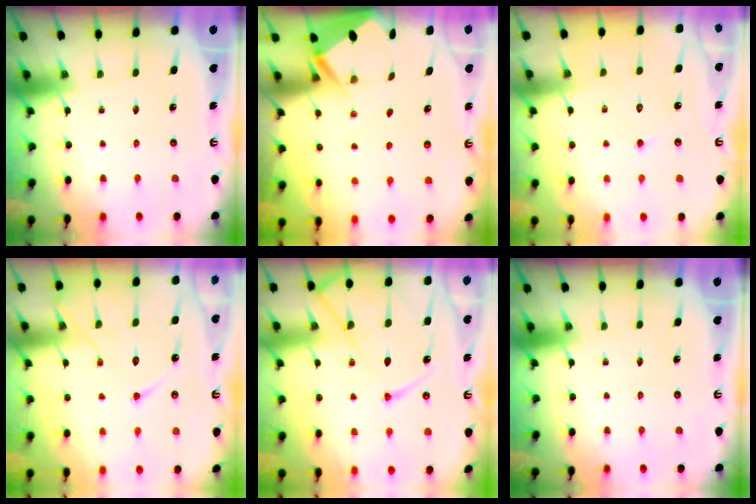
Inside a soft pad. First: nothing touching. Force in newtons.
{"total": 3.0, "press": 2.9, "slide": 0.4}
{"total": 4.7, "press": 4.7, "slide": 0.4}
{"total": 14.2, "press": 14.2, "slide": 1.0}
{"total": 13.6, "press": 13.6, "slide": 1.3}
{"total": 0.0}